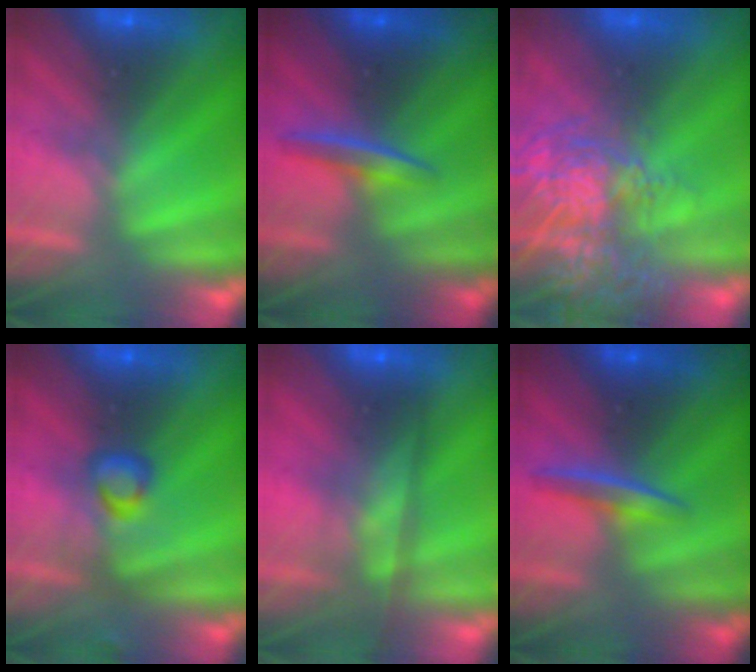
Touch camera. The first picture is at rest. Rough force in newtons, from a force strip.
{"total": 1.5}
{"total": 9.8}
{"total": 2.7}
{"total": 6.9}
{"total": 1.5}